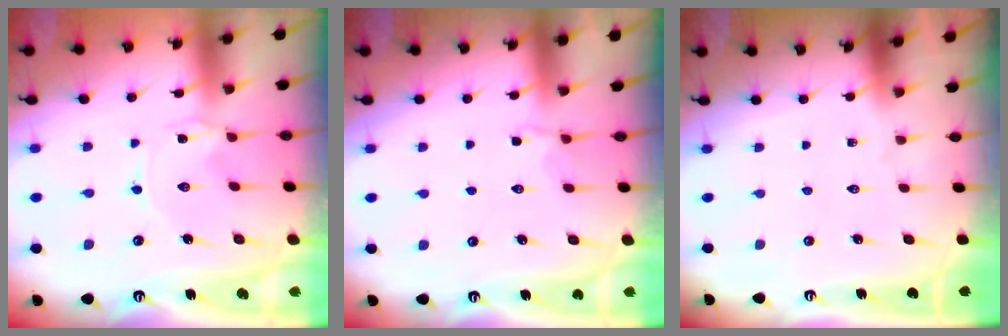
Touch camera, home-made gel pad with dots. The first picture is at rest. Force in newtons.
{"total": 3.1, "press": 2.6, "slide": 1.6}
{"total": 0.0}